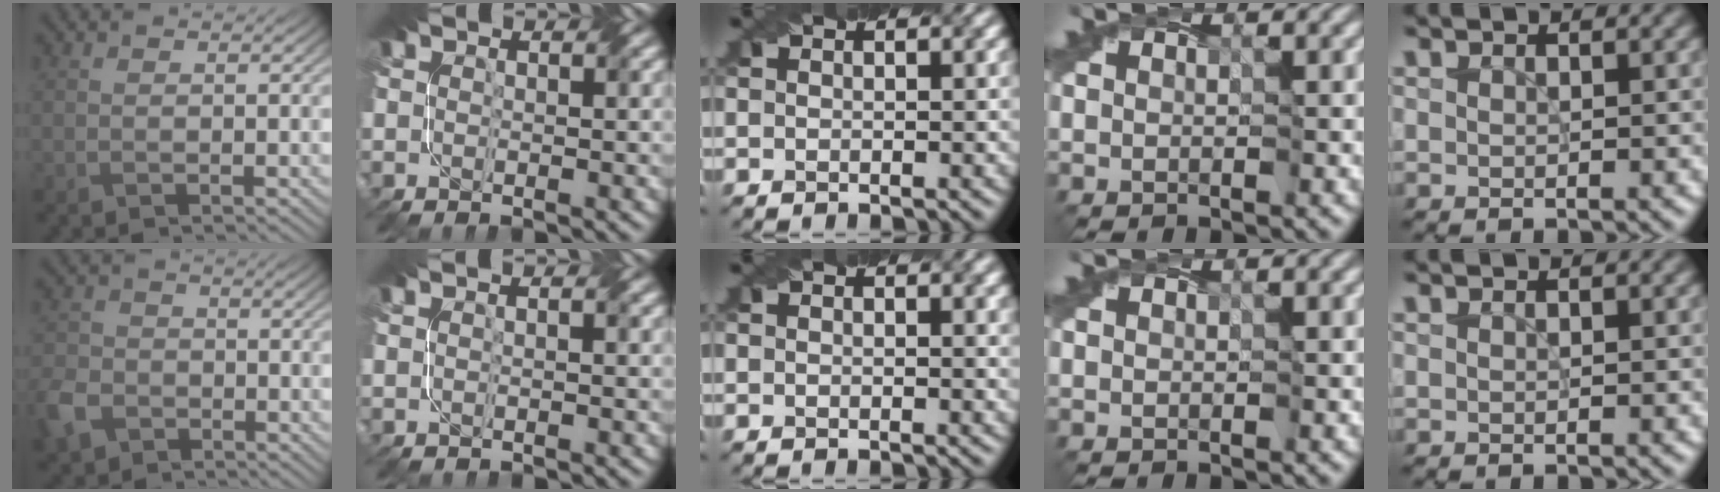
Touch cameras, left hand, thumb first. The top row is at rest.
{"thumb": {"total": 5.7, "force": [-3.1, 4.1, 2.4], "torque": [-0.072, -0.008, -0.075]}, "middle": {"total": 0.7, "force": [0.4, 0.1, 0.5], "torque": [-0.004, -0.002, 0.007]}}